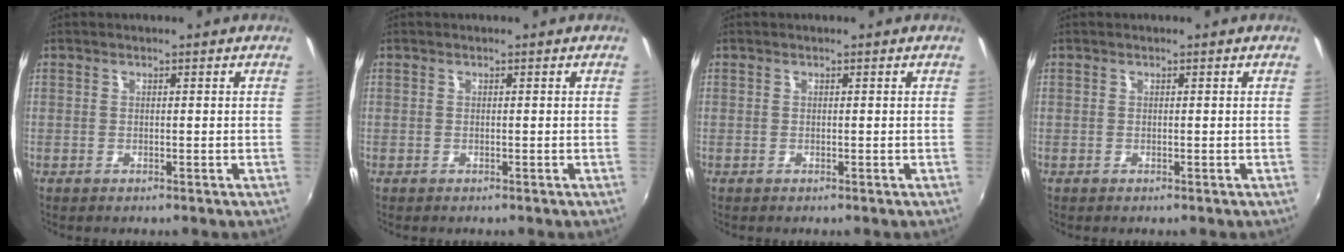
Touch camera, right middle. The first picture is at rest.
{"total": 0.0}
{"total": 0.0}
{"total": 0.0}